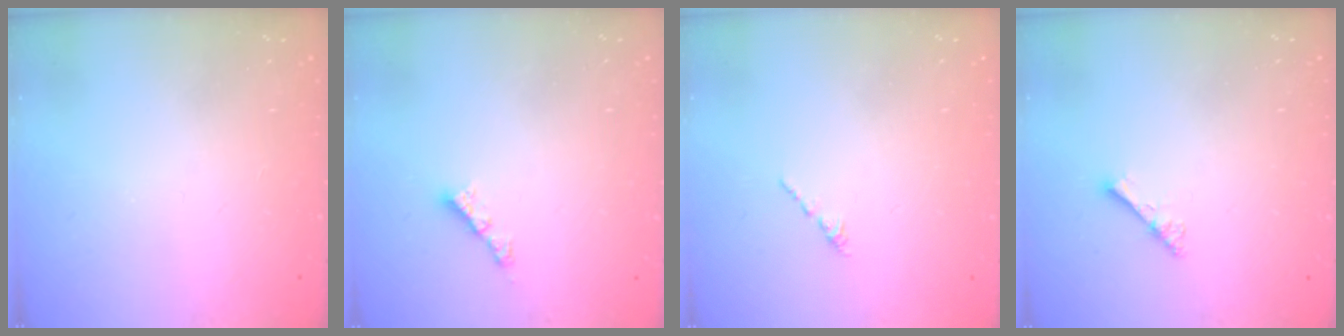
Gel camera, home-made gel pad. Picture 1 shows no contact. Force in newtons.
{"total": 2.4, "press": 2.4, "slide": 0.3}
{"total": 0.6, "press": 0.5, "slide": 0.3}
{"total": 3.3, "press": 3.2, "slide": 0.4}